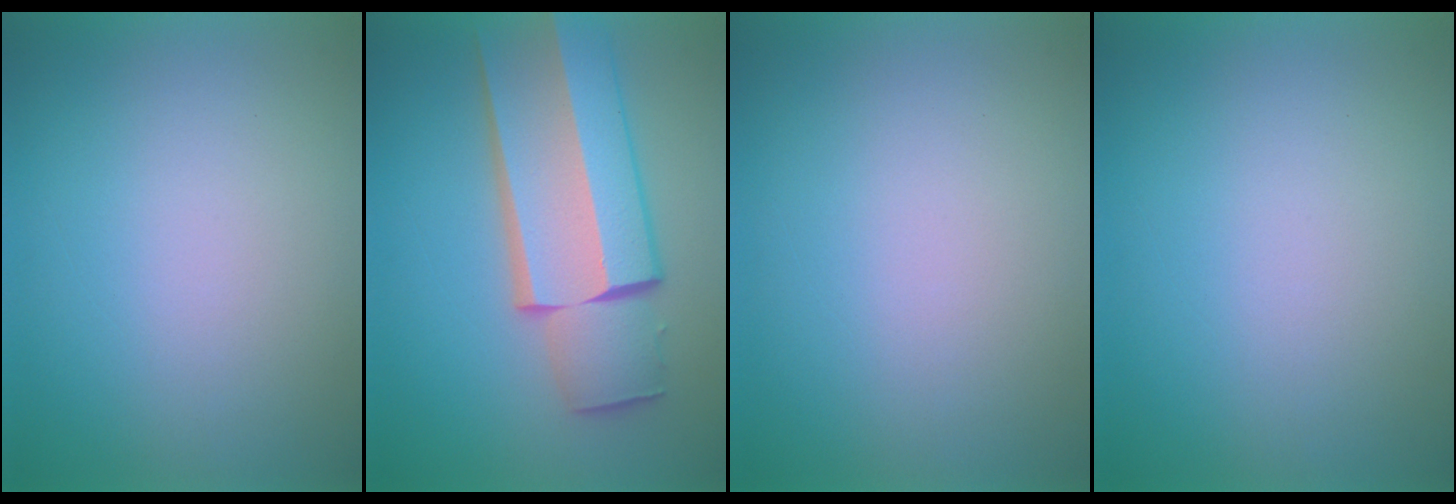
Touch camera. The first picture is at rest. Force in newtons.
{"total": 7.5}
{"total": 1.2}
{"total": 0.0}